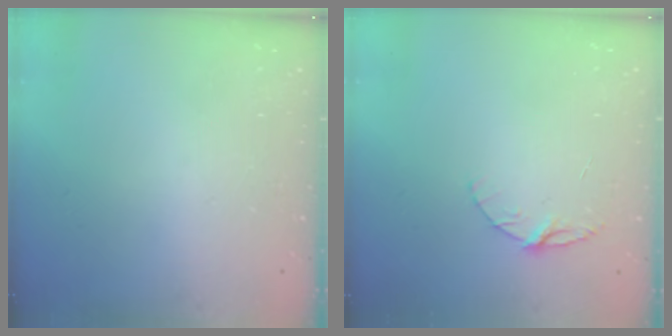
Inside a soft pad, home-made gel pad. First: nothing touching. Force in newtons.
{"total": 6.0, "press": 6.0, "slide": 0.6}